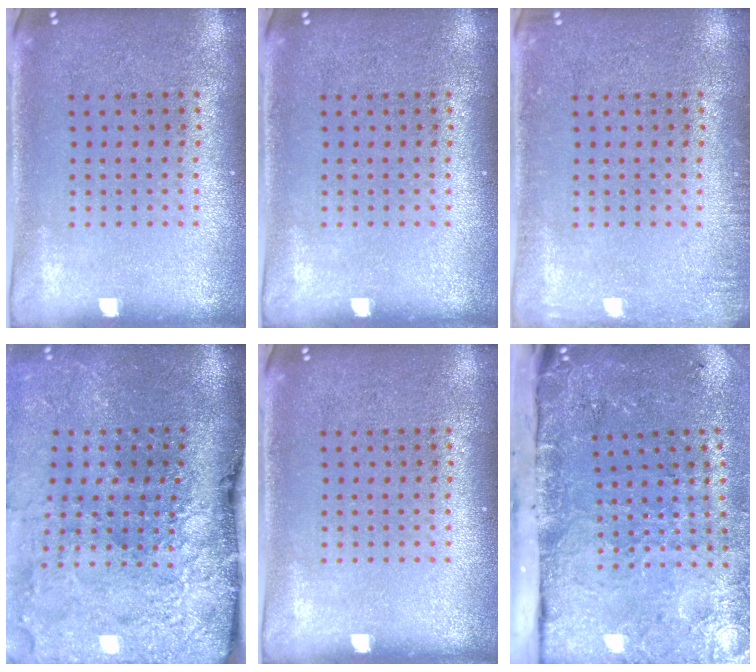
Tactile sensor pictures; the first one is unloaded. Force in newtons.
{"total": 0.0}
{"total": 1.3, "press": 1.2, "slide": 0.2}
{"total": 5.0, "press": 3.8, "slide": 3.3}
{"total": 0.0}
{"total": 4.9, "press": 3.6, "slide": 3.3}